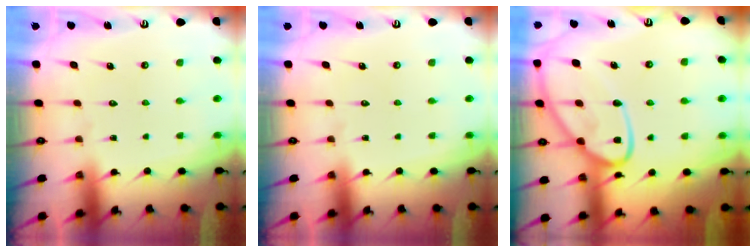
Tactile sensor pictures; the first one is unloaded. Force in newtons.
{"total": 0.0}
{"total": 17.6, "press": 17.6, "slide": 1.6}